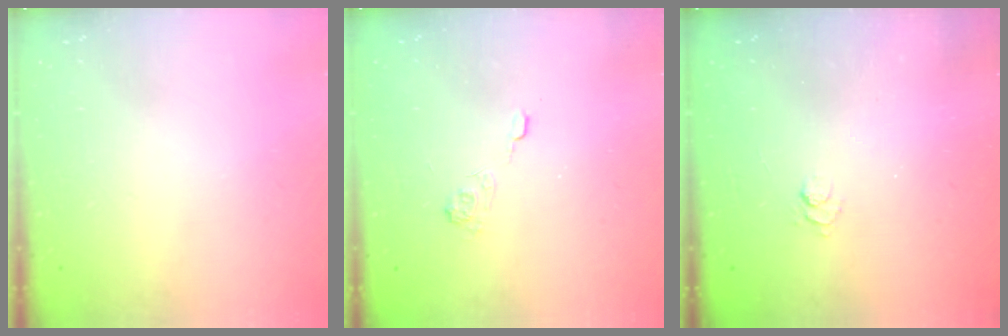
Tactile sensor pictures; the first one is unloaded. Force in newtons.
{"total": 3.7, "press": 3.4, "slide": 1.4}
{"total": 2.5, "press": 2.0, "slide": 1.4}